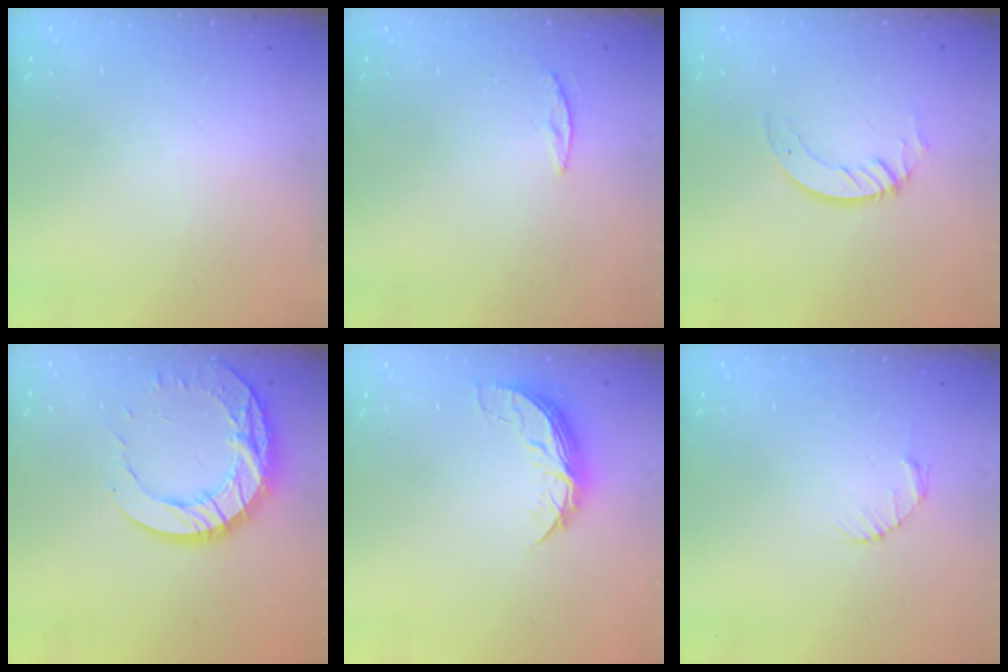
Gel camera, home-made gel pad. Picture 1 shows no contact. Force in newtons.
{"total": 3.5, "press": 3.5, "slide": 0.4}
{"total": 2.8, "press": 2.8, "slide": 0.2}
{"total": 17.2, "press": 17.1, "slide": 1.5}
{"total": 8.0, "press": 8.0, "slide": 0.6}
{"total": 2.7, "press": 2.7, "slide": 0.4}